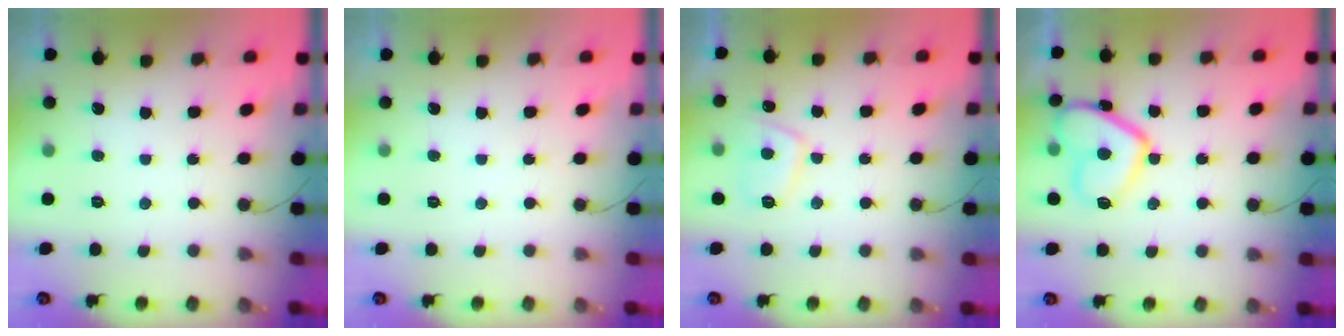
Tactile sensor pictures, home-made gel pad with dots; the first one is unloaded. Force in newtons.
{"total": 0.0}
{"total": 6.2, "press": 6.1, "slide": 1.0}
{"total": 10.9, "press": 10.9, "slide": 0.8}